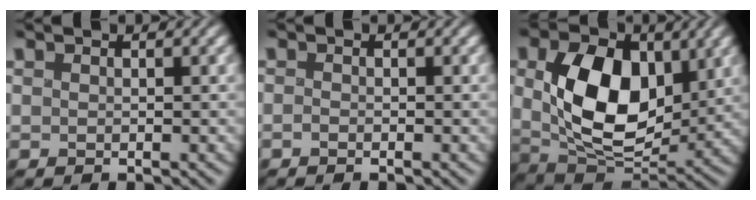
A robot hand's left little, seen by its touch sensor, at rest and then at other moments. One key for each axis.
{"total": 0.7, "fx": -0.7, "fy": 0.1, "fz": 0.1, "tx": 0.003, "ty": -0.004, "tz": -0.017}
{"total": 10.8, "fx": 1.4, "fy": 7.1, "fz": 8.1, "tx": -0.152, "ty": -0.008, "tz": 0.022}